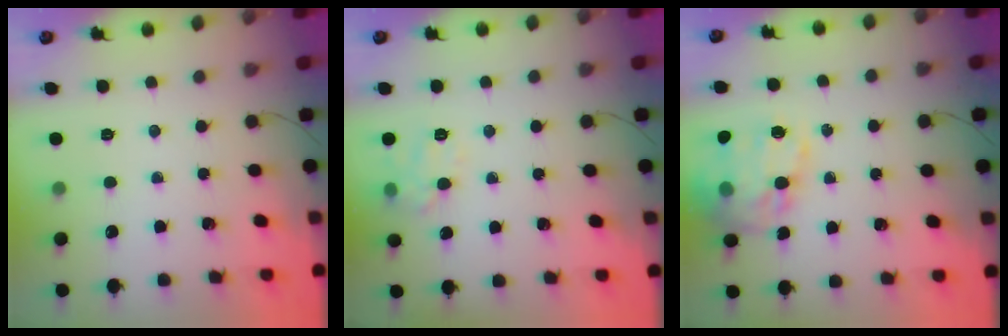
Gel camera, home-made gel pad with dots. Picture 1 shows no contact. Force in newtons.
{"total": 9.4, "press": 9.4, "slide": 0.6}
{"total": 21.0, "press": 20.8, "slide": 3.1}